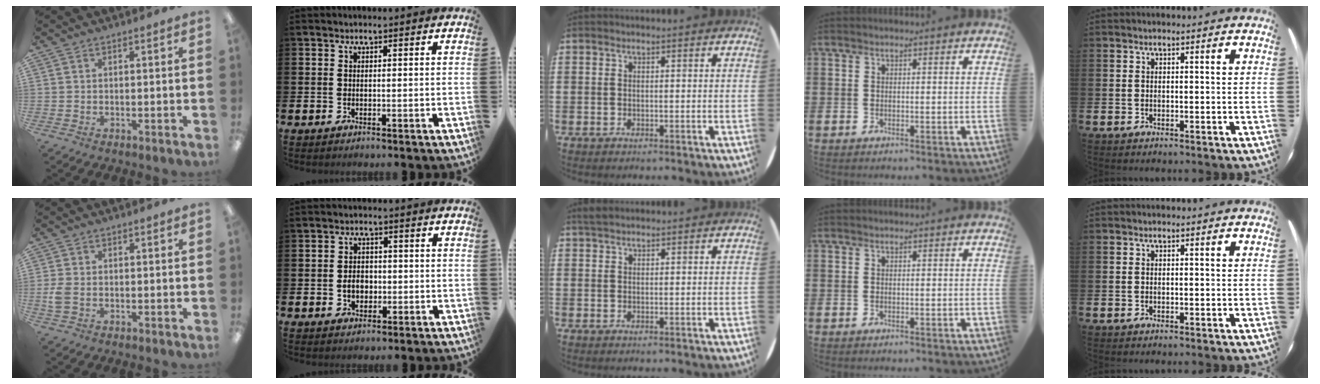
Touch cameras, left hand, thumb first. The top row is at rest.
{"thumb": {"total": 3.4, "force": [-0.5, 2.1, 2.6], "torque": [-0.058, 0.001, -0.010]}, "index": {"total": 2.9, "force": [-0.5, 2.3, 1.8], "torque": [-0.021, -0.001, -0.017]}, "middle": {"total": 1.2, "force": [1.1, 0.3, 0.3], "torque": [-0.008, 0.003, 0.021]}}